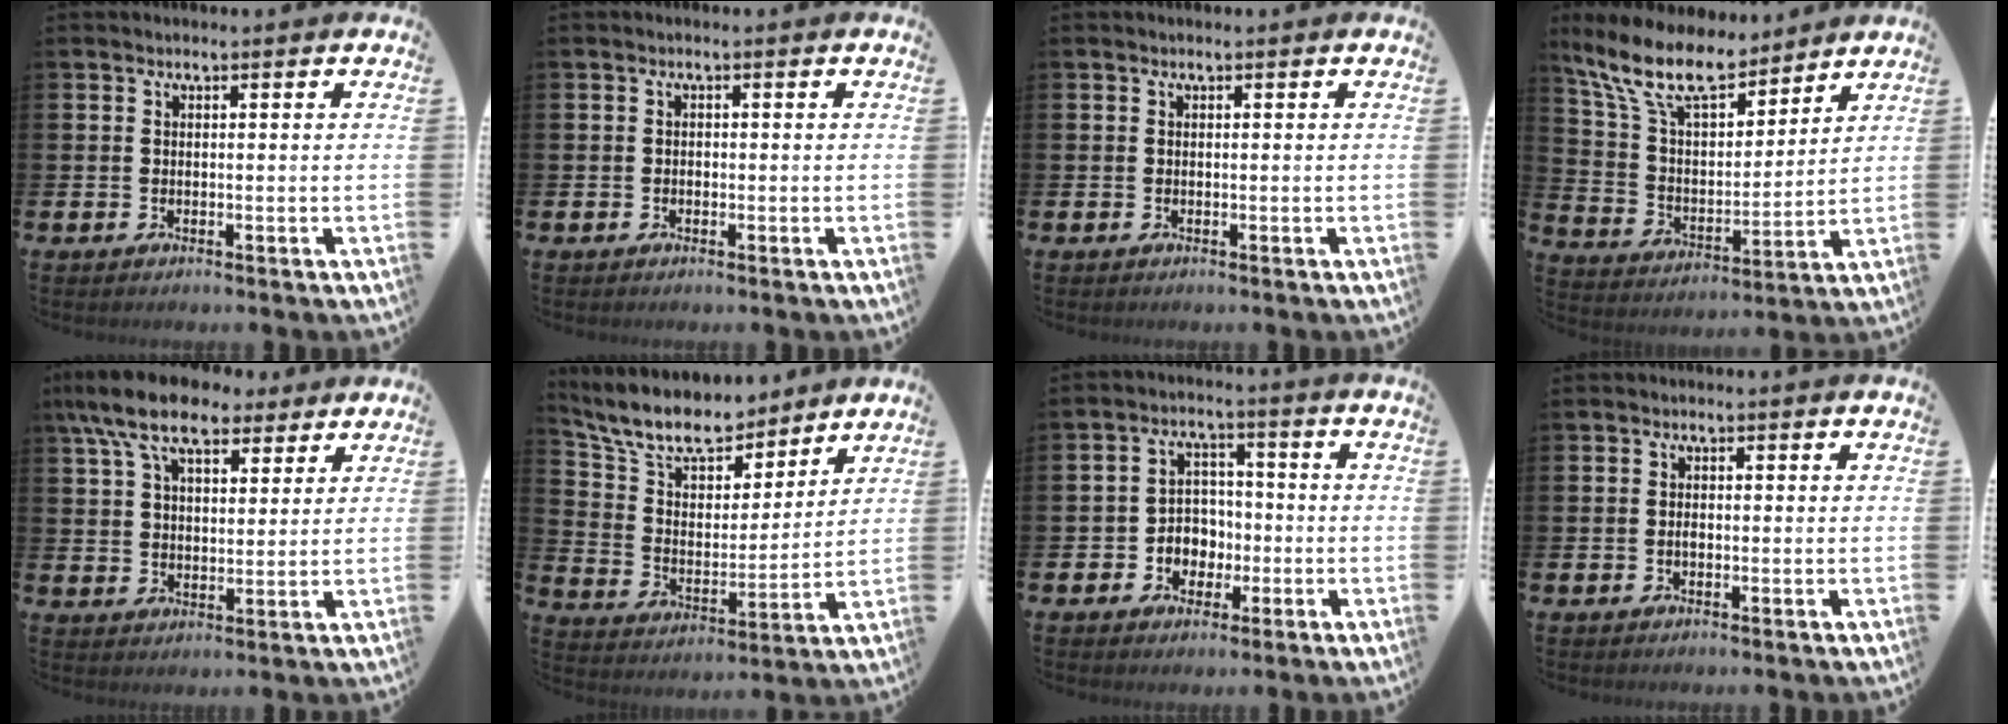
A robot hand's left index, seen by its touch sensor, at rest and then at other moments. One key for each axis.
{"total": 0.8, "fx": -0.7, "fy": 0.3, "fz": -0.2, "tx": -0.003, "ty": 0.005, "tz": -0.014}
{"total": 0.0}
{"total": 11.2, "fx": 9.5, "fy": 3.6, "fz": 4.8, "tx": -0.140, "ty": -0.049, "tz": 0.171}
{"total": 9.9, "fx": 8.0, "fy": 3.9, "fz": 4.3, "tx": -0.099, "ty": -0.023, "tz": 0.145}
{"total": 10.3, "fx": 9.1, "fy": 3.8, "fz": 2.9, "tx": -0.094, "ty": -0.063, "tz": 0.162}
{"total": 4.0, "fx": -1.4, "fy": 3.7, "fz": 0.7, "tx": -0.017, "ty": 0.001, "tz": -0.035}
{"total": 0.7, "fx": -0.6, "fy": 0.2, "fz": 0.3, "tx": -0.004, "ty": -0.001, "tz": -0.012}